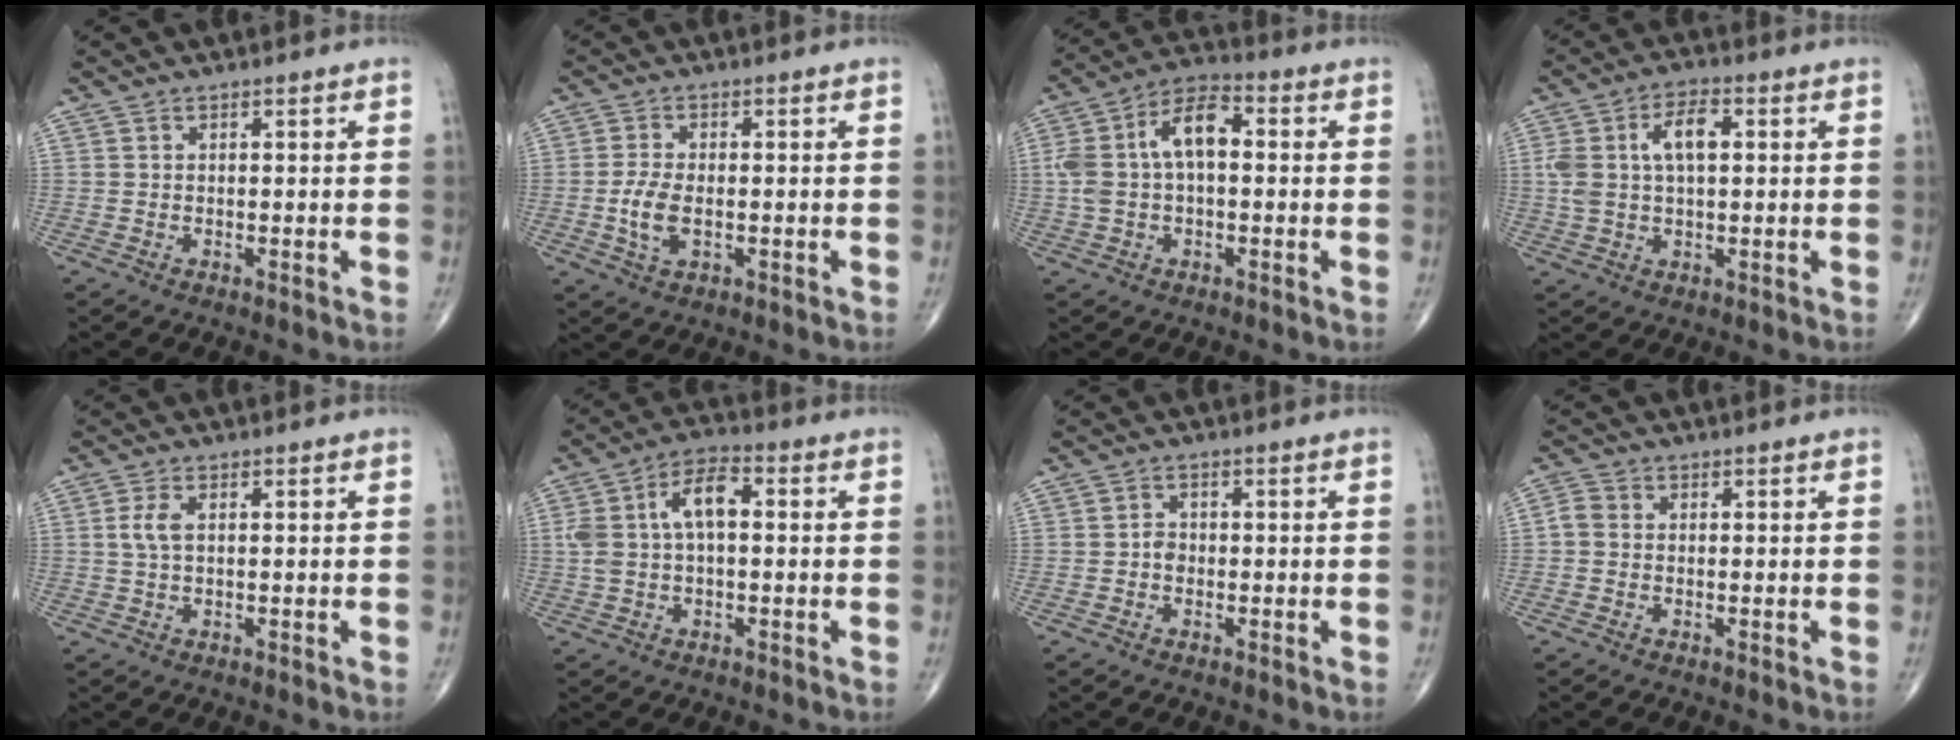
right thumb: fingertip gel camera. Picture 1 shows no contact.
{"total": 5.3, "force": [-0.9, 2.8, 4.5], "torque": [-0.094, -0.003, -0.018]}
{"total": 11.9, "force": [1.0, 6.6, 9.9], "torque": [-0.197, 0.041, 0.012]}
{"total": 8.9, "force": [1.8, 4.5, 7.4], "torque": [-0.147, 0.018, 0.034]}
{"total": 3.0, "force": [0.5, 1.5, 2.5], "torque": [-0.063, 0.007, 0.009]}
{"total": 9.7, "force": [1.2, 5.2, 8.2], "torque": [-0.165, 0.032, 0.017]}
{"total": 1.8, "force": [-0.4, 1.4, 0.9], "torque": [-0.004, 0.006, -0.012]}
{"total": 2.3, "force": [-0.2, 1.9, 1.3], "torque": [-0.022, 0.005, -0.013]}